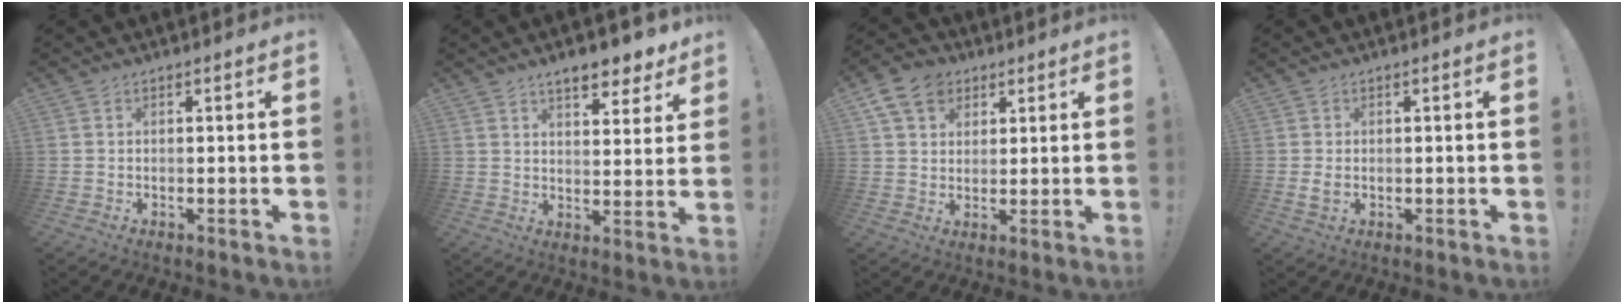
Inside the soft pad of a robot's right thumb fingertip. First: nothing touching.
{"total": 8.6, "force": [6.6, 2.9, 4.6], "torque": [-0.051, -0.047, 0.116]}
{"total": 10.3, "force": [5.0, 7.9, 4.3], "torque": [-0.064, -0.017, 0.099]}
{"total": 1.9, "force": [0.2, 1.2, 1.4], "torque": [-0.011, -0.003, 0.002]}